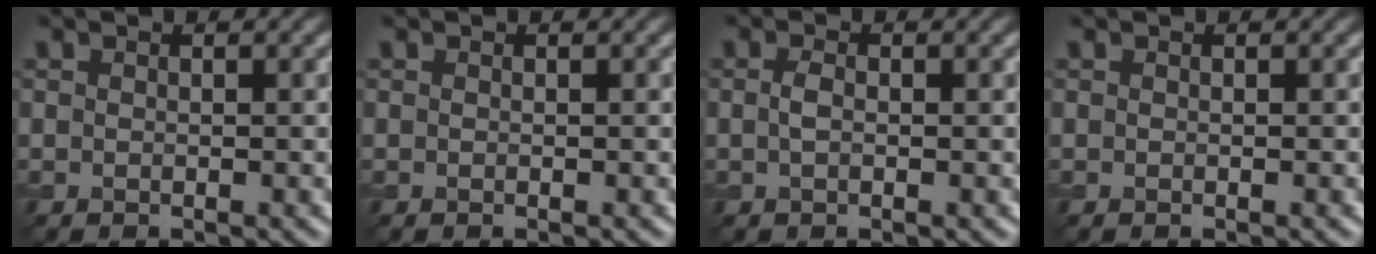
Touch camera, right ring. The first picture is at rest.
{"total": 0.0}
{"total": 1.3, "force": [0.0, 0.7, 1.1], "torque": [-0.025, 0.000, -0.002]}
{"total": 0.0}